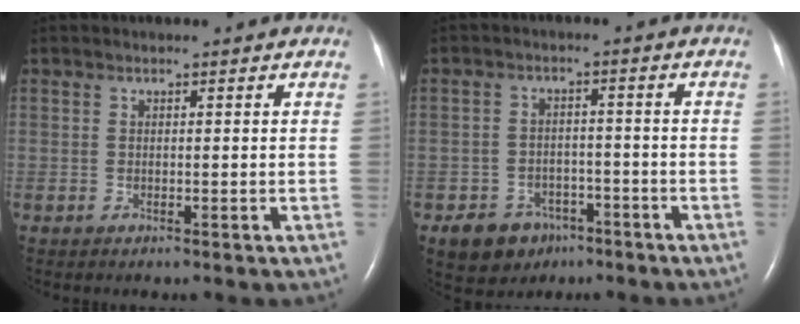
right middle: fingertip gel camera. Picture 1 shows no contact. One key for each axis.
{"total": 6.6, "fx": -4.0, "fy": 4.8, "fz": 1.9, "tx": -0.038, "ty": 0.006, "tz": -0.057}